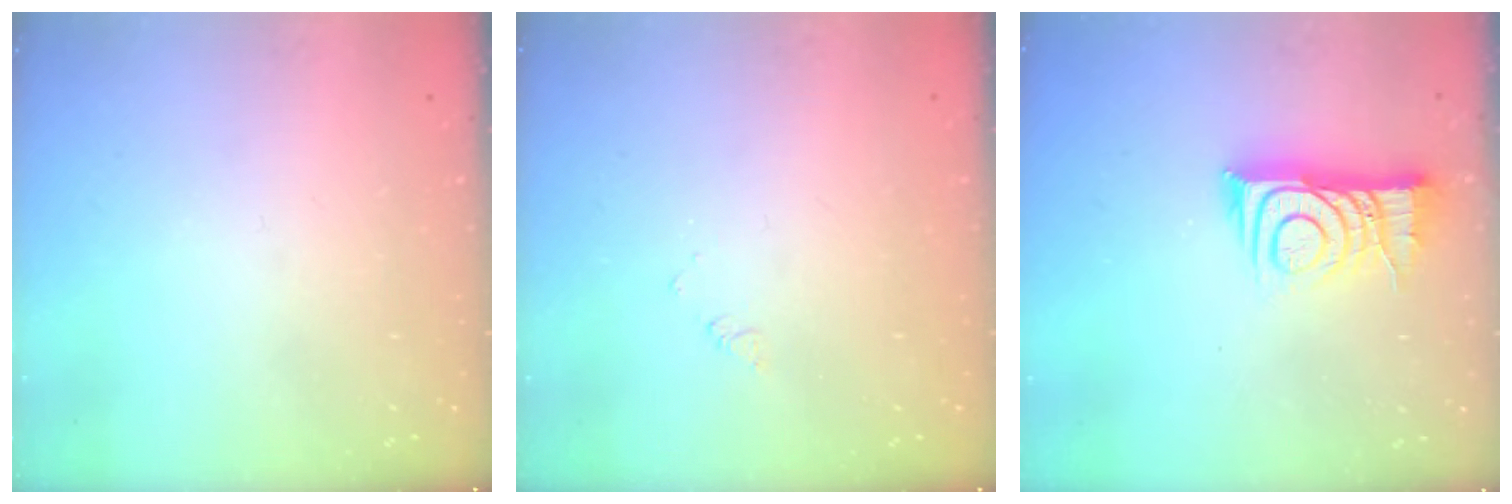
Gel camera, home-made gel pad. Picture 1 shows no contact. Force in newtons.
{"total": 1.7, "press": 1.6, "slide": 0.3}
{"total": 10.3, "press": 10.3, "slide": 0.9}